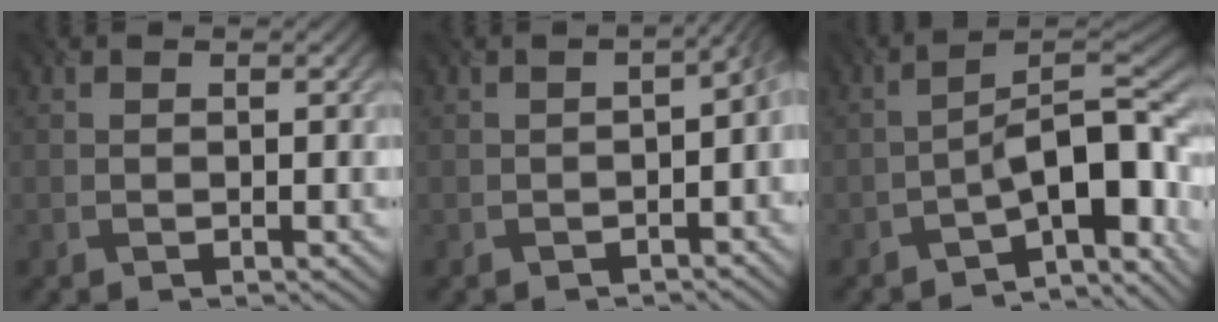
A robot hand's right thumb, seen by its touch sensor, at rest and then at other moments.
{"total": 4.2, "force": [-1.5, 2.2, 3.3], "torque": [-0.037, -0.011, -0.021]}
{"total": 11.8, "force": [-5.4, 4.8, 9.3], "torque": [-0.126, 0.001, -0.095]}